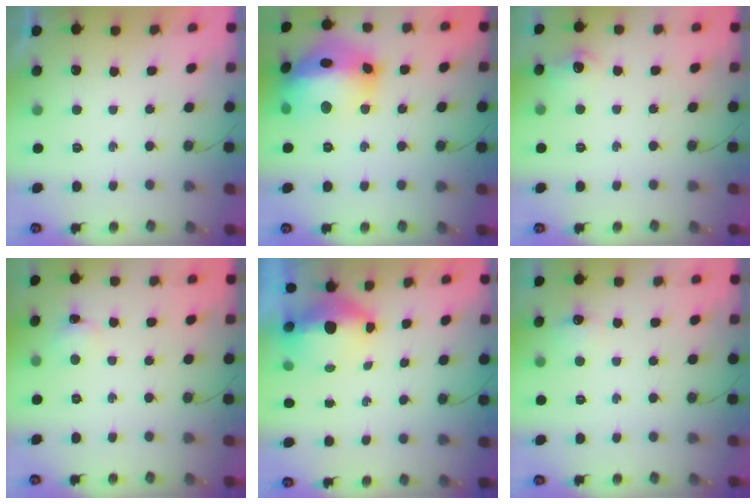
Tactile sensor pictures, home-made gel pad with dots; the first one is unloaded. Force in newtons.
{"total": 21.4, "press": 21.3, "slide": 2.4}
{"total": 7.4, "press": 7.4, "slide": 0.8}
{"total": 2.7, "press": 2.6, "slide": 0.5}
{"total": 11.4, "press": 6.5, "slide": 9.4}
{"total": 5.9, "press": 5.8, "slide": 0.9}